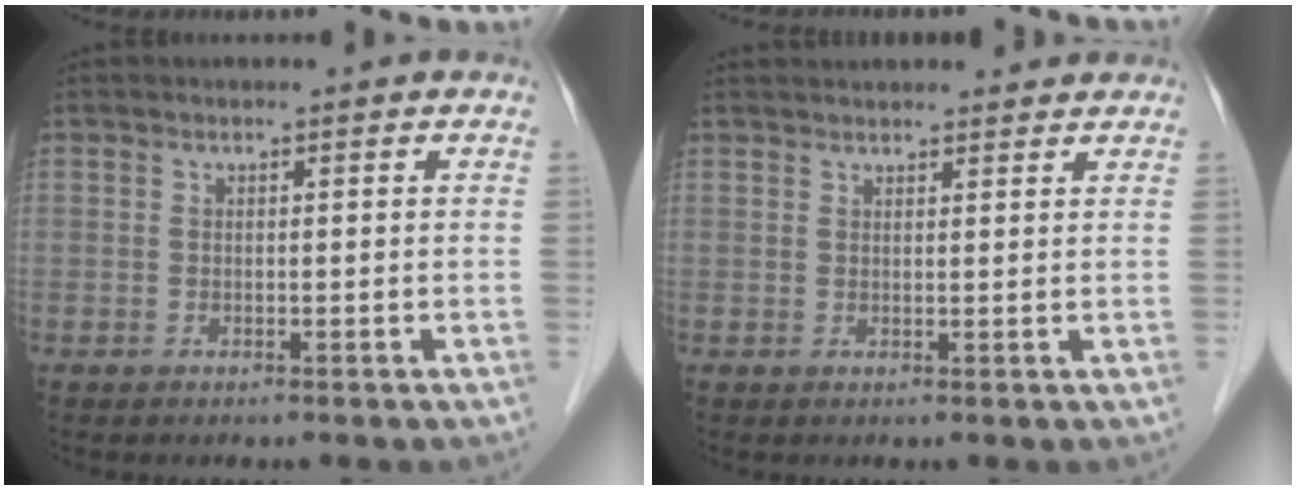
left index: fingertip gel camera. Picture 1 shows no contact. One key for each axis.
{"total": 8.6, "fx": 8.0, "fy": 1.8, "fz": 2.7, "tx": -0.030, "ty": 0.032, "tz": 0.097}